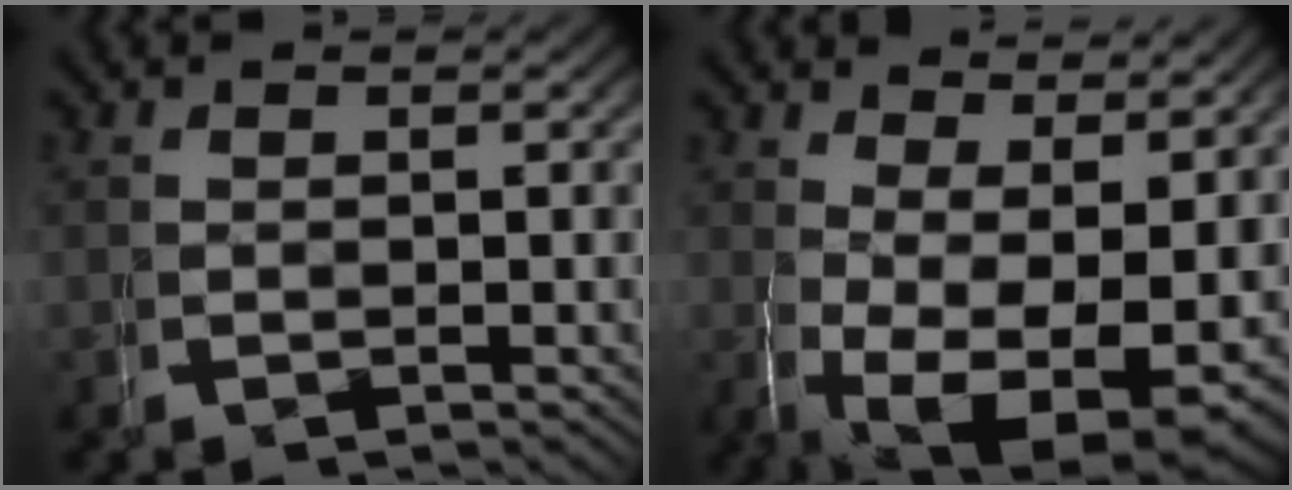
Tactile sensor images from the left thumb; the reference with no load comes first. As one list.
[{"total": 9.3, "force": [-1.8, 5.9, 6.9], "torque": [-0.137, -0.070, 0.009]}]